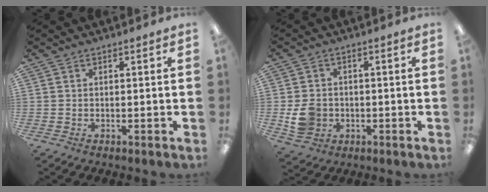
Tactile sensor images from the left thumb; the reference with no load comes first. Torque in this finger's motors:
{"motor_torque": [0.77, 1.01, 0.53, -0.62, 0.05]}